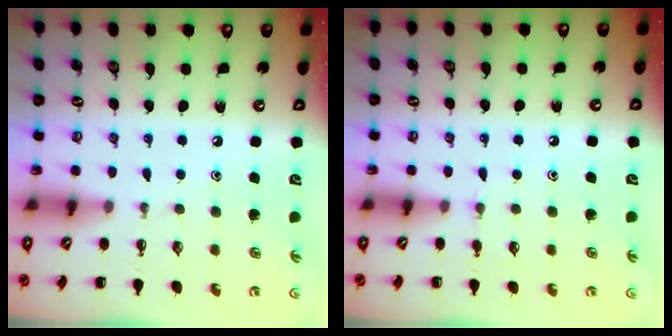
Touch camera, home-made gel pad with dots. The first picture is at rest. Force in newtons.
{"total": 3.9, "press": 3.7, "slide": 1.4}